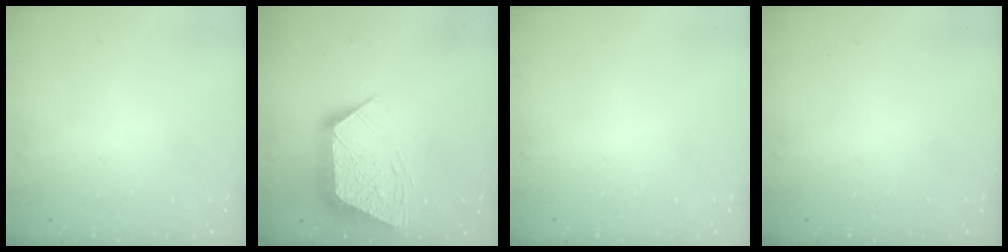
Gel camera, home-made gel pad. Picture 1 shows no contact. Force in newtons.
{"total": 12.5, "press": 12.4, "slide": 1.0}
{"total": 0.0}
{"total": 0.0}